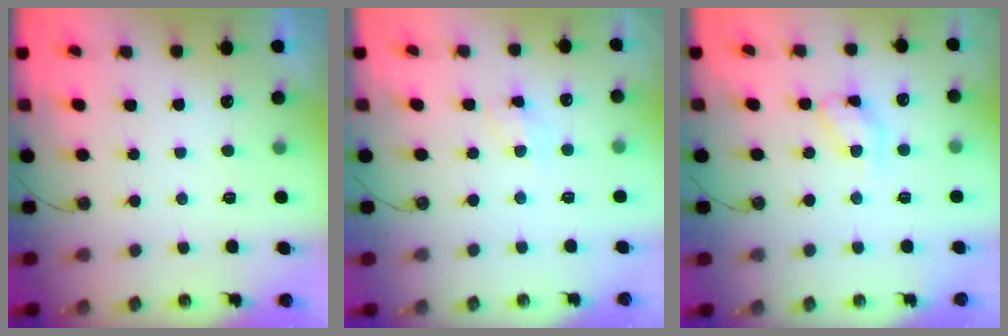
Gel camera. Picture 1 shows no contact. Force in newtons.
{"total": 6.0, "press": 5.9, "slide": 0.7}
{"total": 9.9, "press": 9.9, "slide": 0.4}